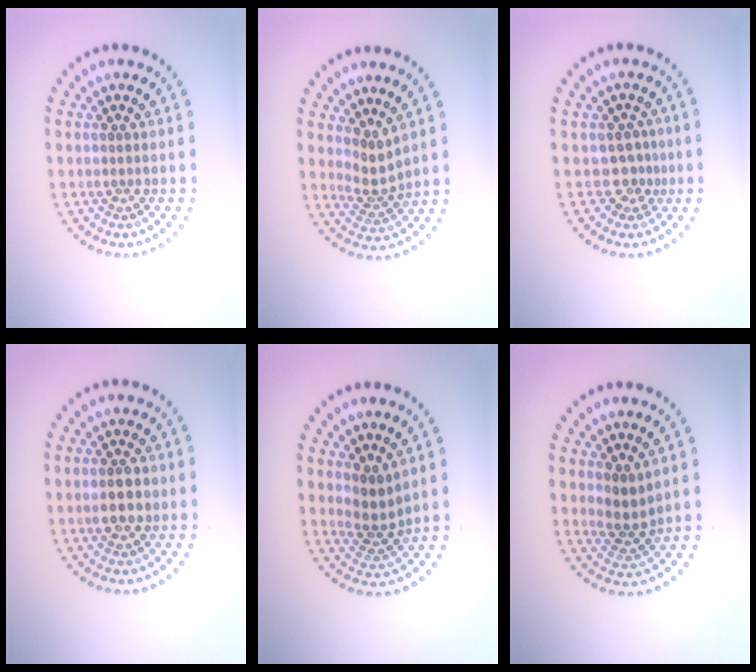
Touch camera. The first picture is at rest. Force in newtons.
{"total": 2.3, "press": 1.5, "slide": 1.7}
{"total": 2.1, "press": 1.4, "slide": 1.6}
{"total": 2.8, "press": 2.8, "slide": 0.1}
{"total": 2.6, "press": 2.1, "slide": 1.6}
{"total": 2.3, "press": 1.8, "slide": 1.3}